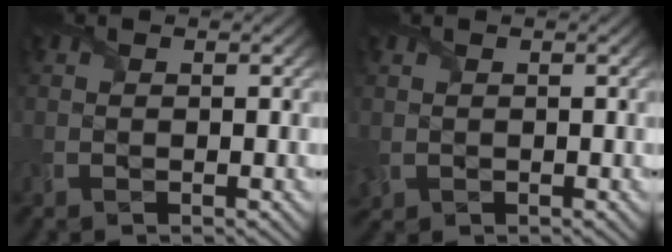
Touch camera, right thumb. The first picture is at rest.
{"total": 1.5, "force": [0.3, 1.4, 0.5], "torque": [-0.024, -0.006, 0.005]}